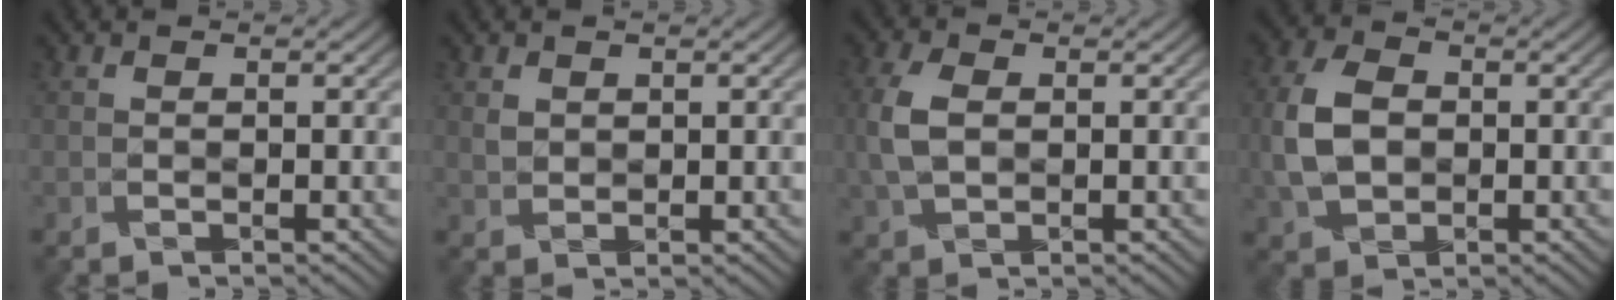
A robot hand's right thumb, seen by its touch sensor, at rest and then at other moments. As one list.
[{"total": 1.5, "force": [0.8, 1.2, 0.5], "torque": [-0.015, -0.002, 0.014]}, {"total": 5.5, "force": [0.0, 3.7, 4.2], "torque": [-0.115, 0.004, -0.003]}, {"total": 7.7, "force": [-0.5, 5.5, 5.4], "torque": [-0.136, 0.002, -0.020]}]